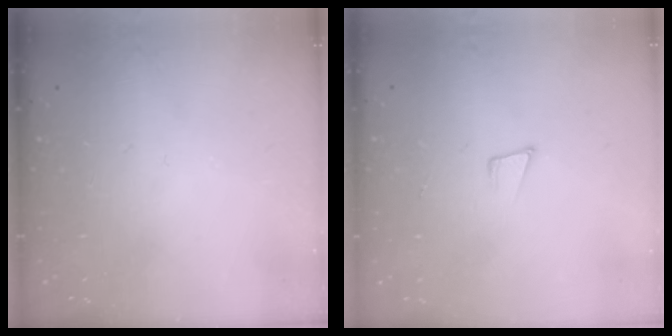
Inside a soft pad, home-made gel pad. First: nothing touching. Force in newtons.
{"total": 4.8, "press": 3.6, "slide": 3.2}